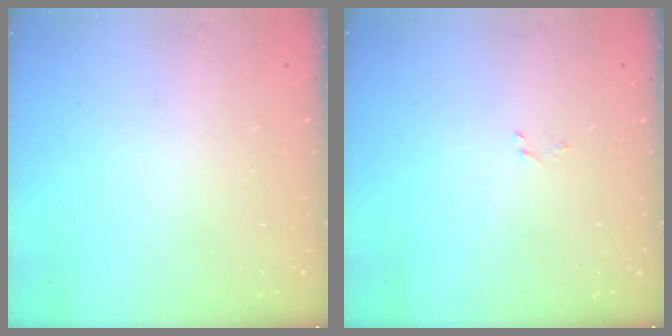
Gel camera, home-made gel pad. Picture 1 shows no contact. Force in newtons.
{"total": 1.6, "press": 1.5, "slide": 0.3}